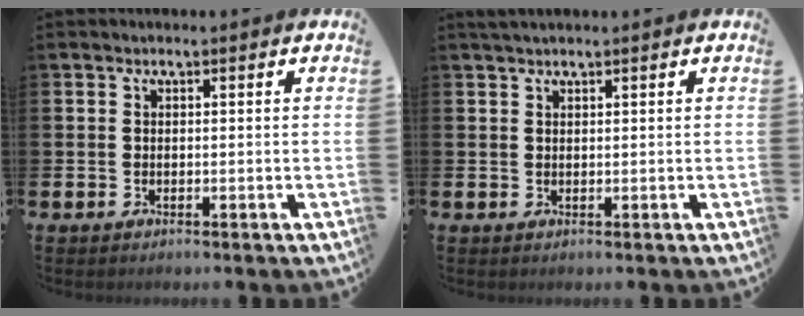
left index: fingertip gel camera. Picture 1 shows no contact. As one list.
[{"total": 2.9, "force": [2.5, -0.1, 1.4], "torque": [-0.036, 0.001, 0.047]}]